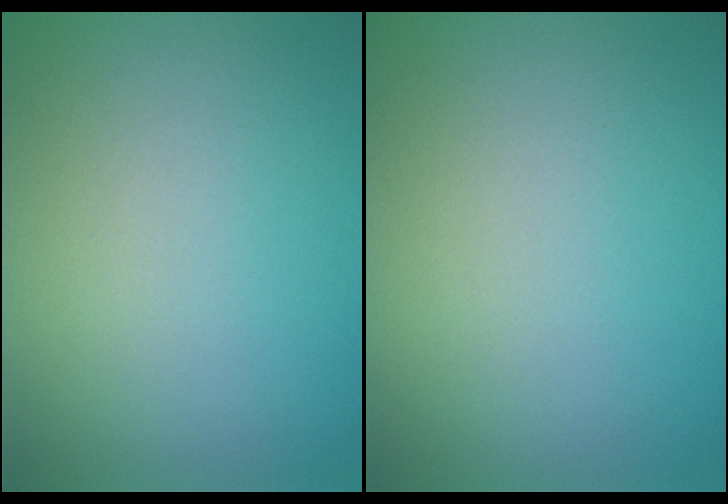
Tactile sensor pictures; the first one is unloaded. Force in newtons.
{"total": 0.0}